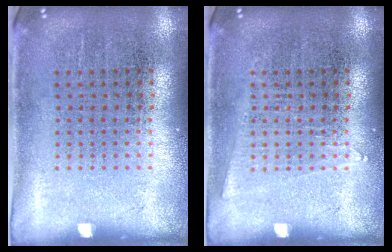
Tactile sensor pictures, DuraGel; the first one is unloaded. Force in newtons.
{"total": 0.9, "press": 0.9, "slide": 0.3}